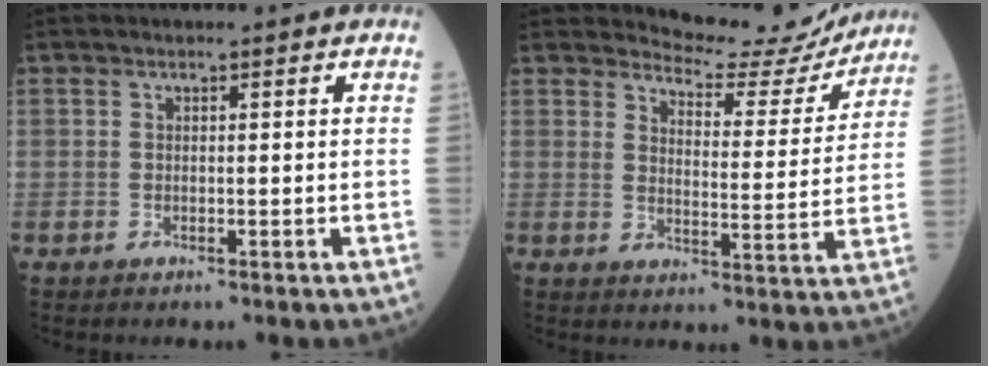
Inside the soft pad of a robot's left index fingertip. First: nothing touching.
{"total": 11.3, "force": [11.1, 2.0, 0.4], "torque": [-0.002, -0.026, 0.135]}